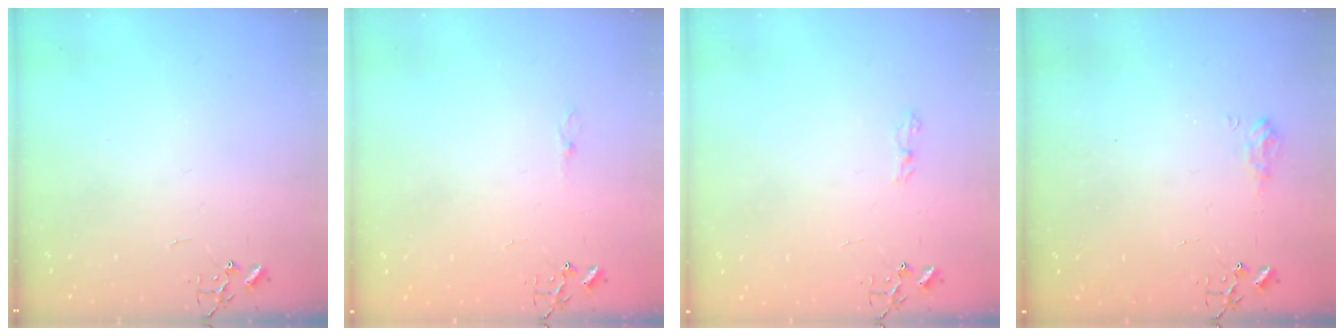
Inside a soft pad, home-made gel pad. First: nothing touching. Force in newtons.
{"total": 2.7, "press": 2.7, "slide": 0.4}
{"total": 5.4, "press": 5.4, "slide": 0.7}
{"total": 8.7, "press": 8.6, "slide": 0.6}